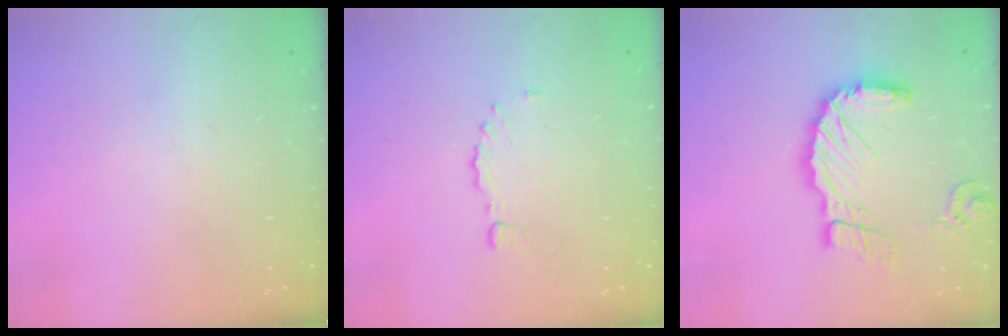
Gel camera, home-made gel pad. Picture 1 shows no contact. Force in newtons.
{"total": 1.1, "press": 0.9, "slide": 0.7}
{"total": 14.0, "press": 13.9, "slide": 1.7}